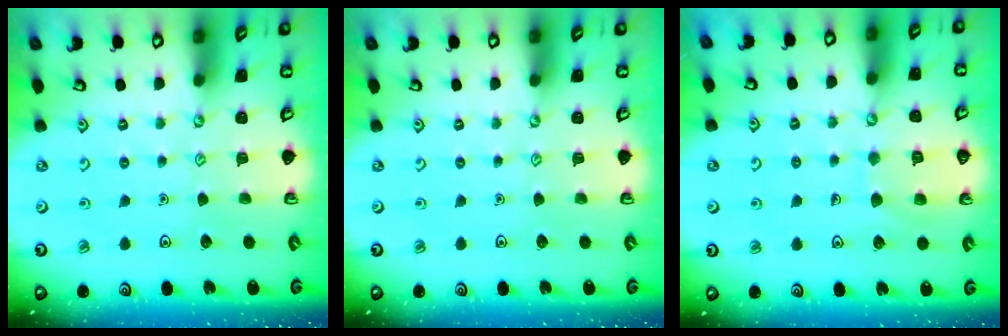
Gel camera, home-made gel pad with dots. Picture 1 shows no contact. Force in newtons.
{"total": 0.0}
{"total": 6.8, "press": 6.8, "slide": 0.6}